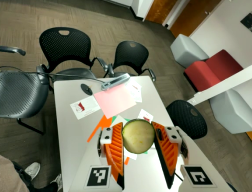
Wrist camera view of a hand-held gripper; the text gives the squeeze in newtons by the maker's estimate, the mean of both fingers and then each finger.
{"total": 13.7, "left": 13.7, "right": 13.6}